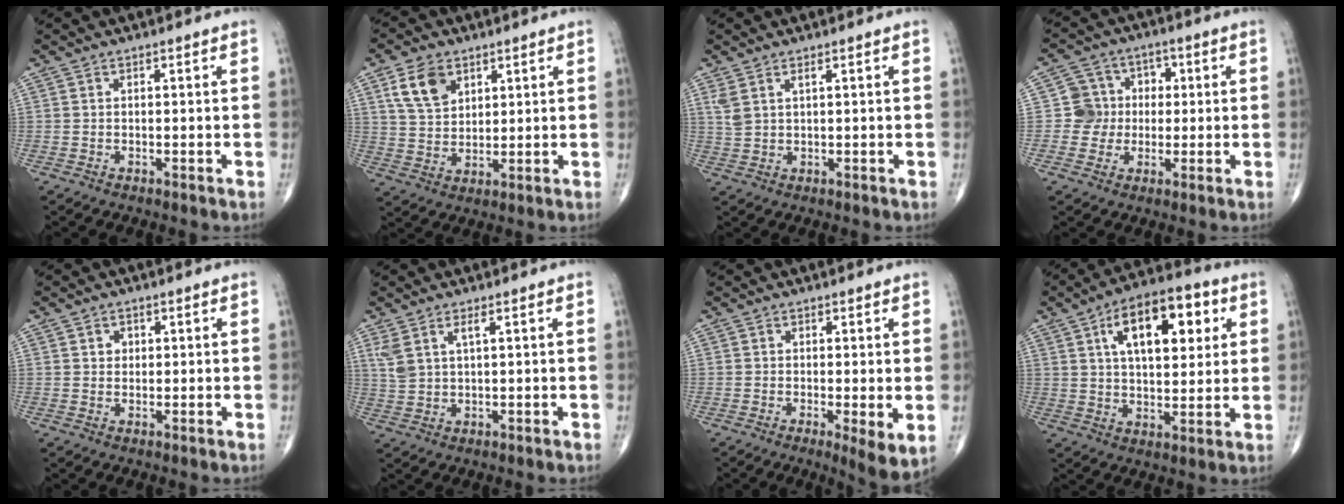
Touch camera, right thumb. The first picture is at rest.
{"total": 8.2, "force": [4.1, 5.3, 4.7], "torque": [-0.070, -0.016, 0.081]}
{"total": 2.9, "force": [1.6, 1.0, 2.2], "torque": [-0.054, 0.000, 0.041]}
{"total": 7.1, "force": [-0.1, 7.0, 1.2], "torque": [0.026, 0.017, -0.010]}
{"total": 1.8, "force": [0.7, 1.5, 0.7], "torque": [-0.003, -0.003, 0.010]}
{"total": 4.2, "force": [2.1, 1.4, 3.4], "torque": [-0.079, -0.005, 0.051]}
{"total": 5.0, "force": [-0.6, 1.1, 4.9], "torque": [-0.079, -0.018, -0.012]}
{"total": 16.4, "force": [5.9, 8.0, 13.1], "torque": [-0.172, 0.000, 0.090]}